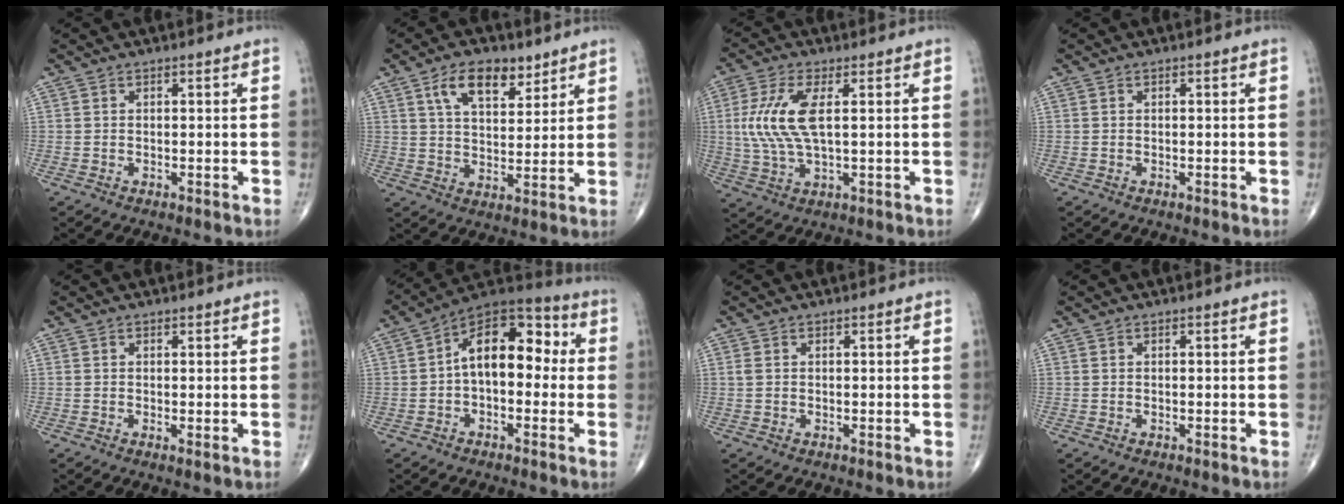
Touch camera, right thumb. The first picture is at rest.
{"total": 9.8, "force": [5.6, 5.0, 6.3], "torque": [-0.087, -0.026, 0.099]}
{"total": 10.2, "force": [1.6, 3.7, 9.3], "torque": [-0.223, -0.001, 0.035]}
{"total": 0.0}
{"total": 0.6, "force": [0.1, 0.2, 0.6], "torque": [-0.015, -0.004, 0.000]}
{"total": 13.9, "force": [0.4, 8.3, 11.2], "torque": [-0.137, 0.046, -0.011]}
{"total": 0.8, "force": [0.0, 0.6, 0.6], "torque": [-0.014, 0.003, 0.003]}
{"total": 0.0}